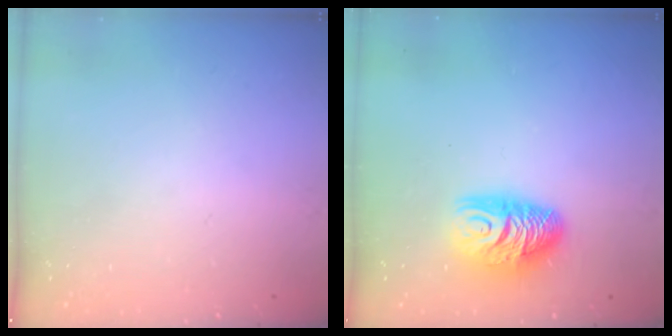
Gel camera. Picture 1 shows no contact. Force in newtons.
{"total": 9.9, "press": 9.9, "slide": 0.3}